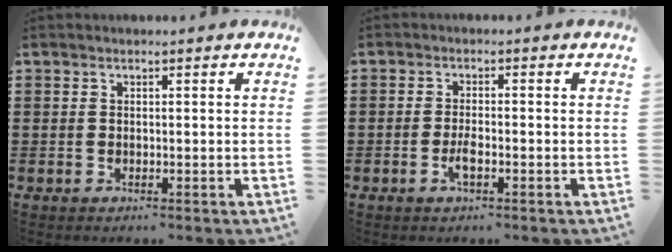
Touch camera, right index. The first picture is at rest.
{"total": 2.5, "force": [-1.1, 0.6, 2.2], "torque": [-0.045, -0.002, -0.022]}